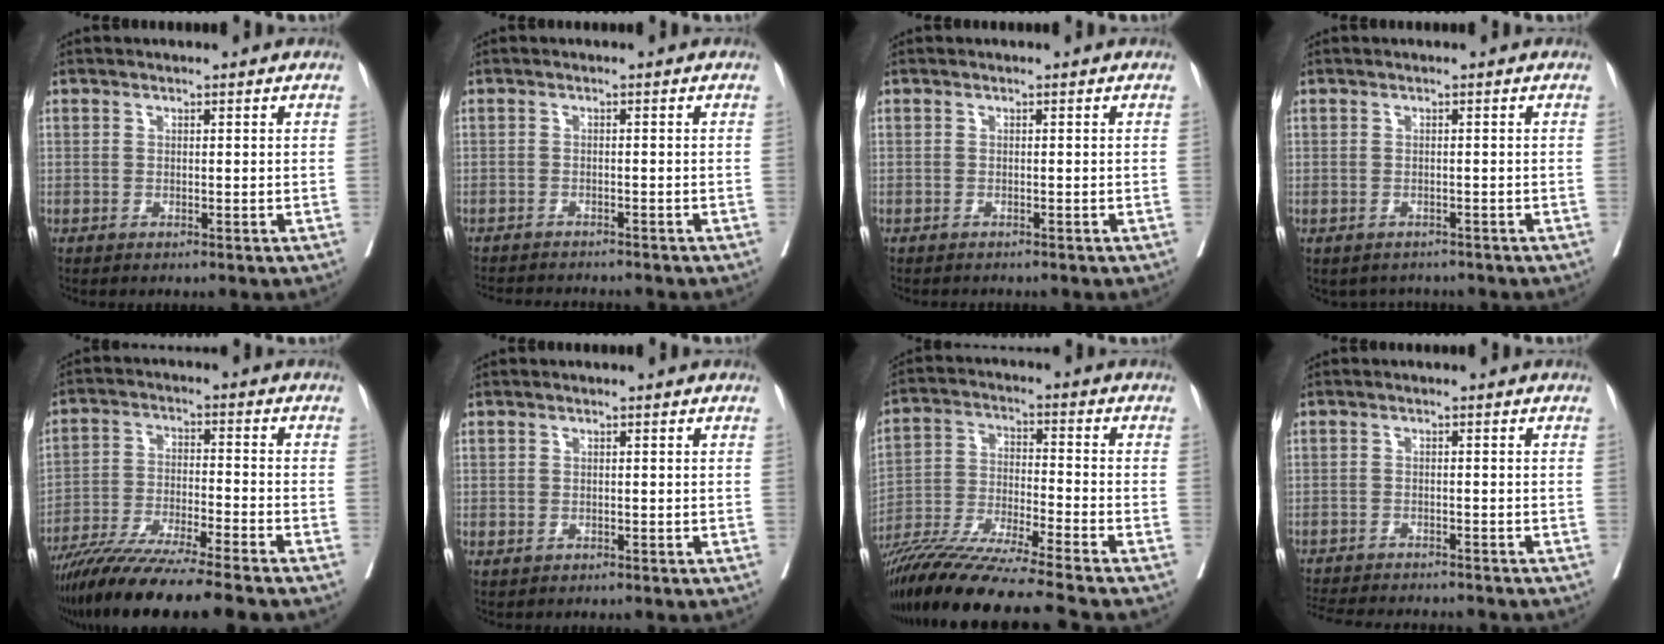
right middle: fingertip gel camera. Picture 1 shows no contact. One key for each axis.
{"total": 8.1, "fx": -7.7, "fy": 1.0, "fz": 2.4, "tx": -0.028, "ty": -0.007, "tz": -0.105}
{"total": 1.5, "fx": -1.4, "fy": 0.4, "fz": 0.4, "tx": -0.011, "ty": -0.004, "tz": -0.019}
{"total": 2.8, "fx": -2.4, "fy": 1.4, "fz": 0.1, "tx": 0.000, "ty": 0.004, "tz": -0.033}
{"total": 13.8, "fx": -11.6, "fy": -0.9, "fz": 7.5, "tx": -0.123, "ty": -0.032, "tz": -0.197}
{"total": 1.0, "fx": -0.3, "fy": 0.9, "fz": 0.5, "tx": -0.009, "ty": 0.001, "tz": 0.001}
{"total": 17.8, "fx": -15.4, "fy": -1.7, "fz": 8.8, "tx": -0.172, "ty": -0.041, "tz": -0.272}
{"total": 12.9, "fx": -11.9, "fy": 2.4, "fz": 4.5, "tx": -0.087, "ty": -0.011, "tz": -0.161}